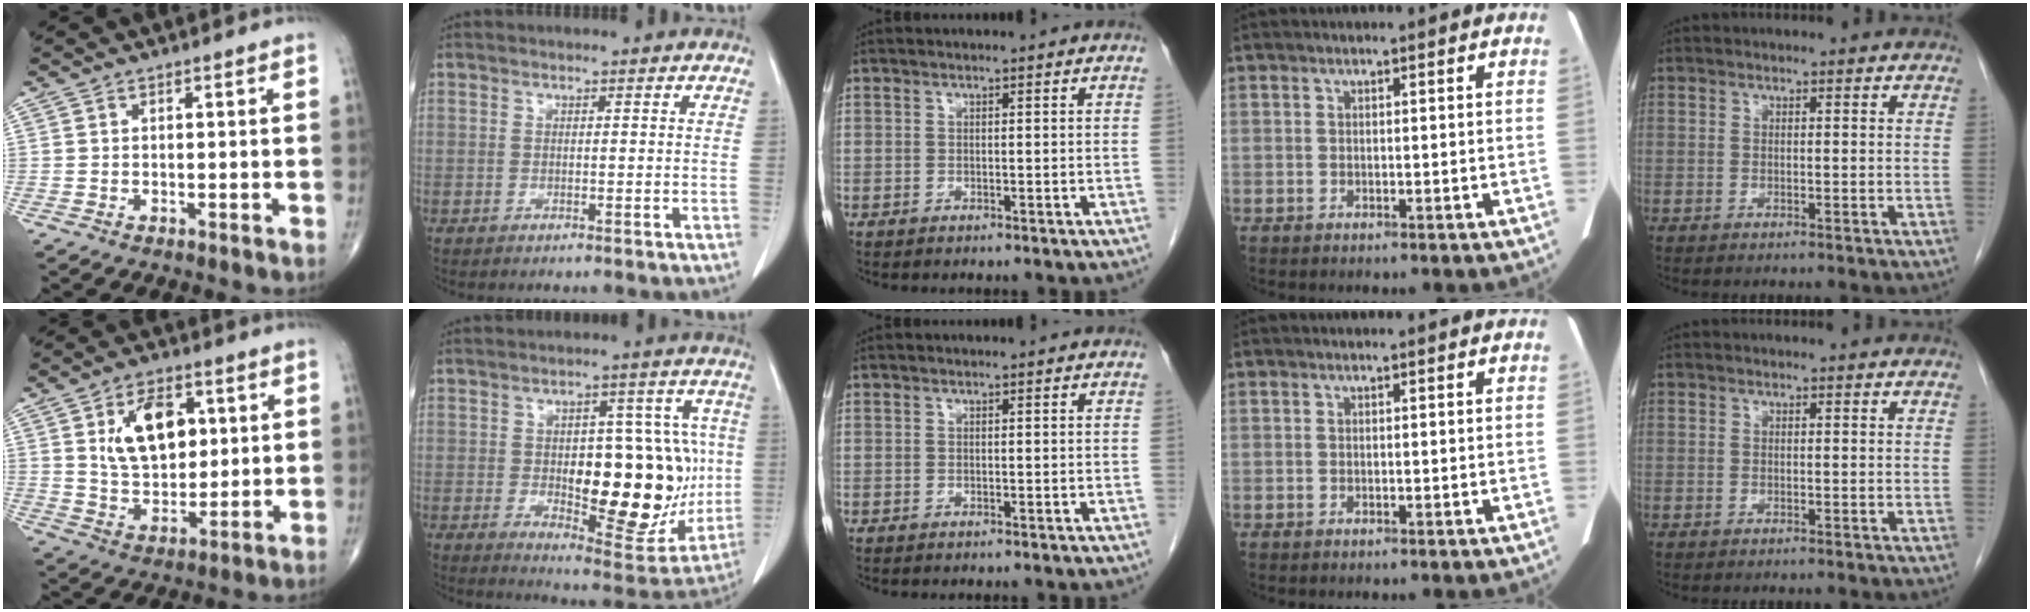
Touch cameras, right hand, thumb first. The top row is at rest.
{"thumb": {"total": 12.7, "force": [3.6, 7.8, 9.4], "torque": [-0.128, -0.014, 0.069]}, "index": {"total": 18.2, "force": [-1.0, 7.7, 16.4], "torque": [-0.209, 0.007, 0.006]}}